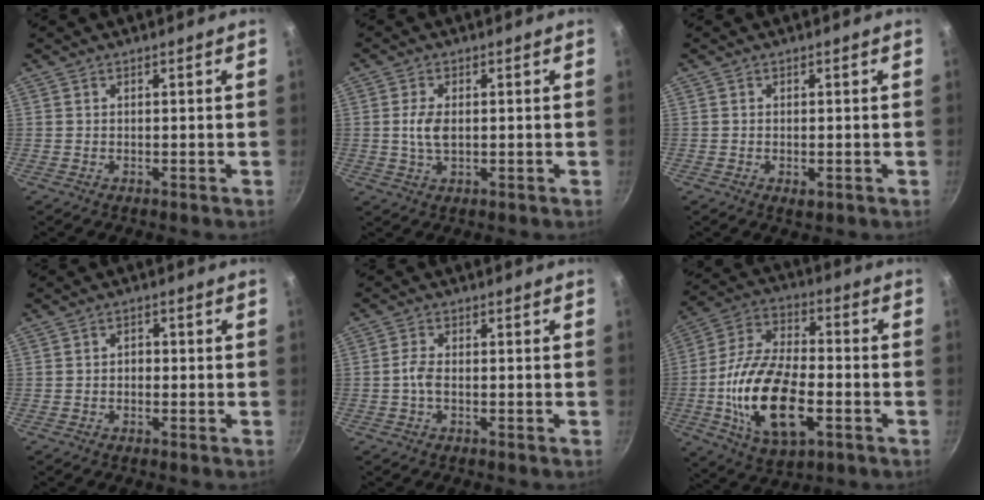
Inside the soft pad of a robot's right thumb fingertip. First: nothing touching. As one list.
[{"total": 4.2, "force": [0.2, 2.3, 3.5], "torque": [-0.069, 0.001, 0.002]}, {"total": 1.8, "force": [-0.5, 1.0, 1.5], "torque": [-0.023, -0.004, -0.007]}, {"total": 1.8, "force": [-0.4, 1.4, 1.1], "torque": [-0.012, 0.007, -0.008]}, {"total": 2.6, "force": [-0.6, 1.2, 2.2], "torque": [-0.051, 0.010, -0.019]}, {"total": 20.5, "force": [-4.9, 10.3, 17.0], "torque": [-0.315, 0.022, -0.093]}]